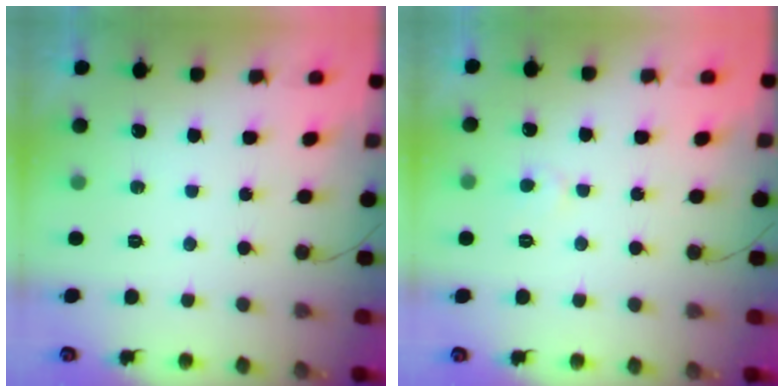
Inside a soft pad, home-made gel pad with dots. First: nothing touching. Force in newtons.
{"total": 4.3, "press": 4.3, "slide": 0.4}